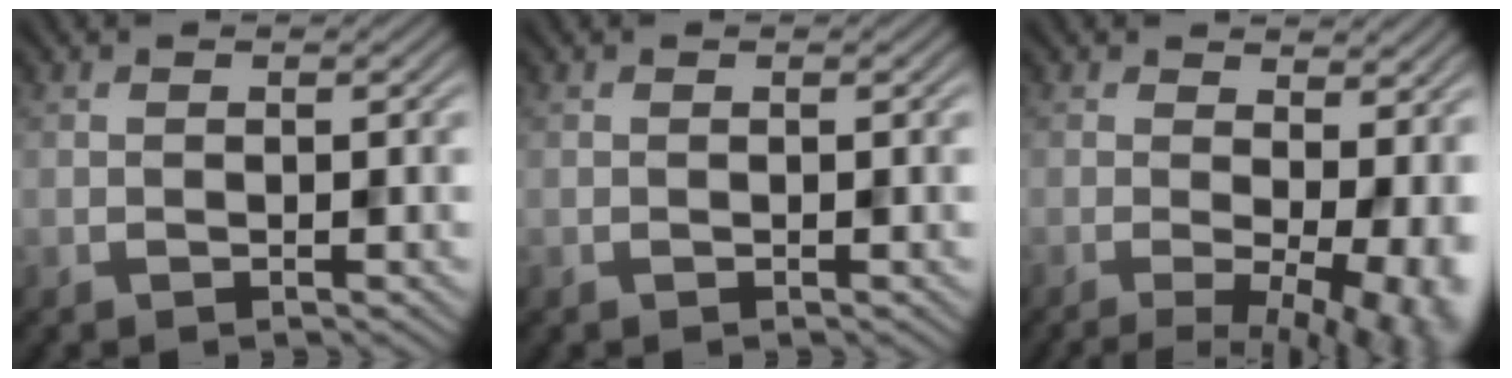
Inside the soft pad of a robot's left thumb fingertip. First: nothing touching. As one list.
[{"total": 0.0}, {"total": 8.6, "force": [-0.5, 2.9, 8.0], "torque": [-0.079, 0.001, 0.010]}]